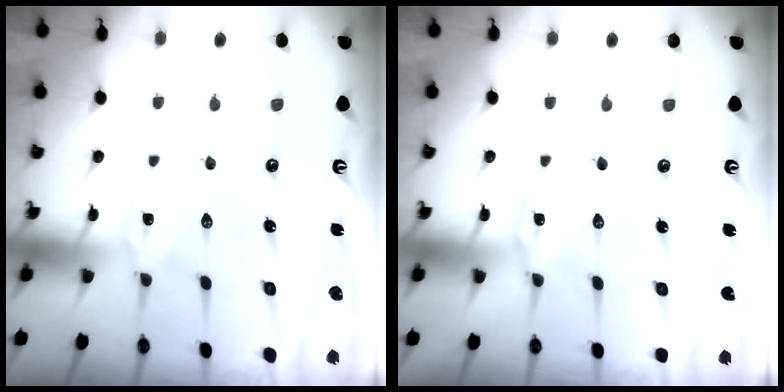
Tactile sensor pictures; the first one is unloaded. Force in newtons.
{"total": 1.5, "press": 1.5, "slide": 0.1}